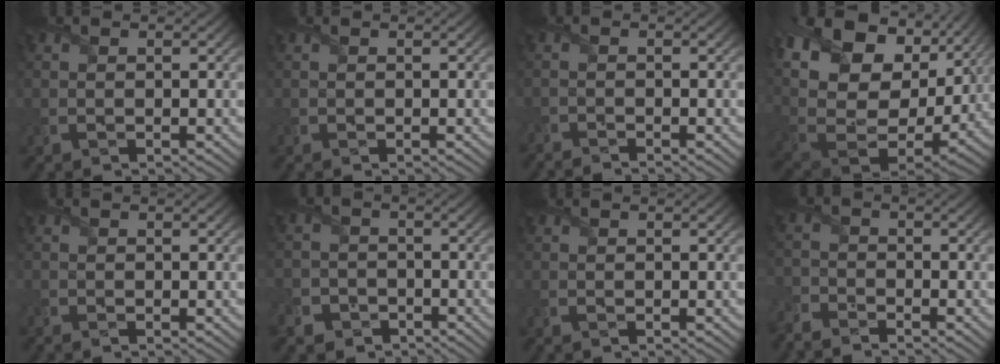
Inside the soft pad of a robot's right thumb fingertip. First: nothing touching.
{"total": 0.0}
{"total": 2.0, "force": [-2.0, -0.4, -0.2], "torque": [-0.001, -0.007, -0.047]}
{"total": 19.8, "force": [7.9, 12.0, 13.6], "torque": [-0.295, 0.030, 0.176]}
{"total": 0.6, "force": [-0.6, 0.1, 0.1], "torque": [-0.004, -0.003, -0.012]}
{"total": 6.1, "force": [-3.9, 4.7, 0.7], "torque": [-0.031, -0.017, -0.090]}
{"total": 0.0}
{"total": 3.6, "force": [-3.5, 0.7, 0.3], "torque": [-0.014, -0.007, -0.084]}